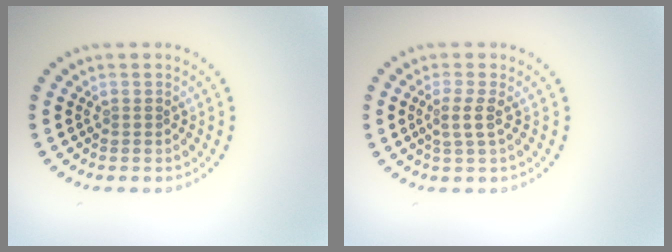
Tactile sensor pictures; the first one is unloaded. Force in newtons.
{"total": 1.8, "press": 1.4, "slide": 1.1}